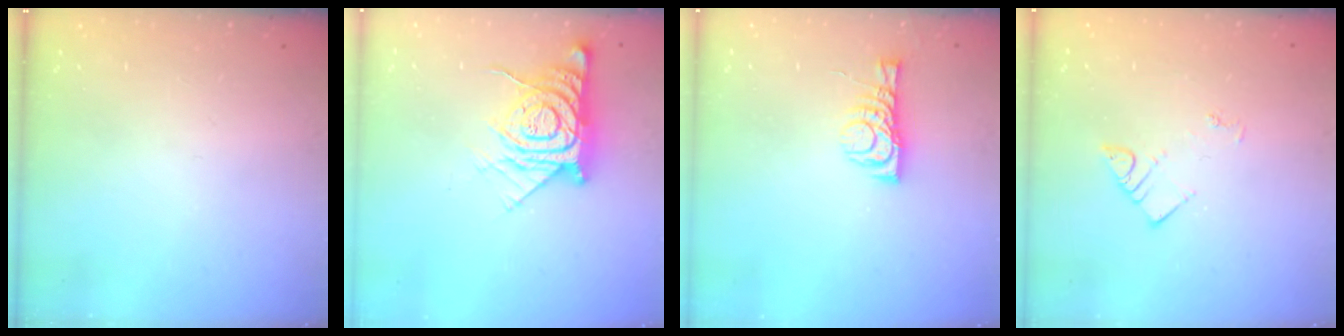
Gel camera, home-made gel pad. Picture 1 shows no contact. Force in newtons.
{"total": 13.0, "press": 13.0, "slide": 1.0}
{"total": 7.0, "press": 6.9, "slide": 0.5}
{"total": 3.7, "press": 3.6, "slide": 0.4}